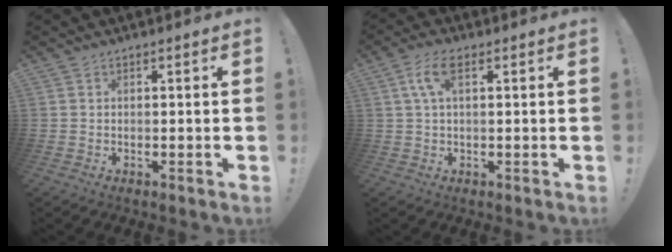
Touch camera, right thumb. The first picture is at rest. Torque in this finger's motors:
{"motor_torque": [-0.27, 0.35, -0.05, 0.06, 0.23]}